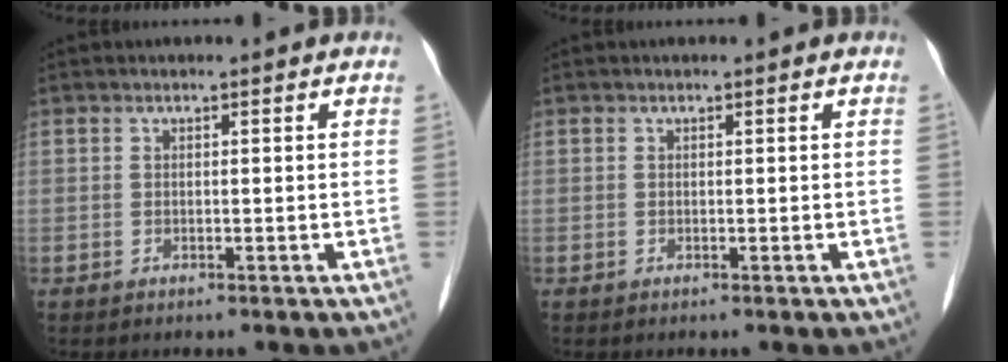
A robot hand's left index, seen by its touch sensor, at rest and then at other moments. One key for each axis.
{"total": 0.0}